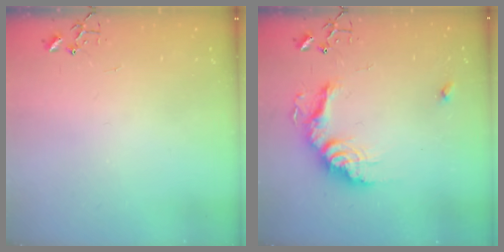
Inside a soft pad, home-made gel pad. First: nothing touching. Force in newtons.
{"total": 17.3, "press": 17.2, "slide": 1.5}